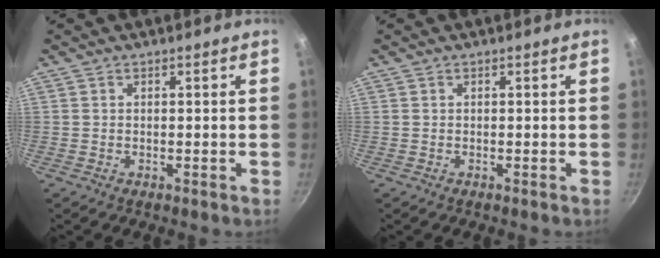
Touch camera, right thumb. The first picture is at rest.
{"total": 0.0}